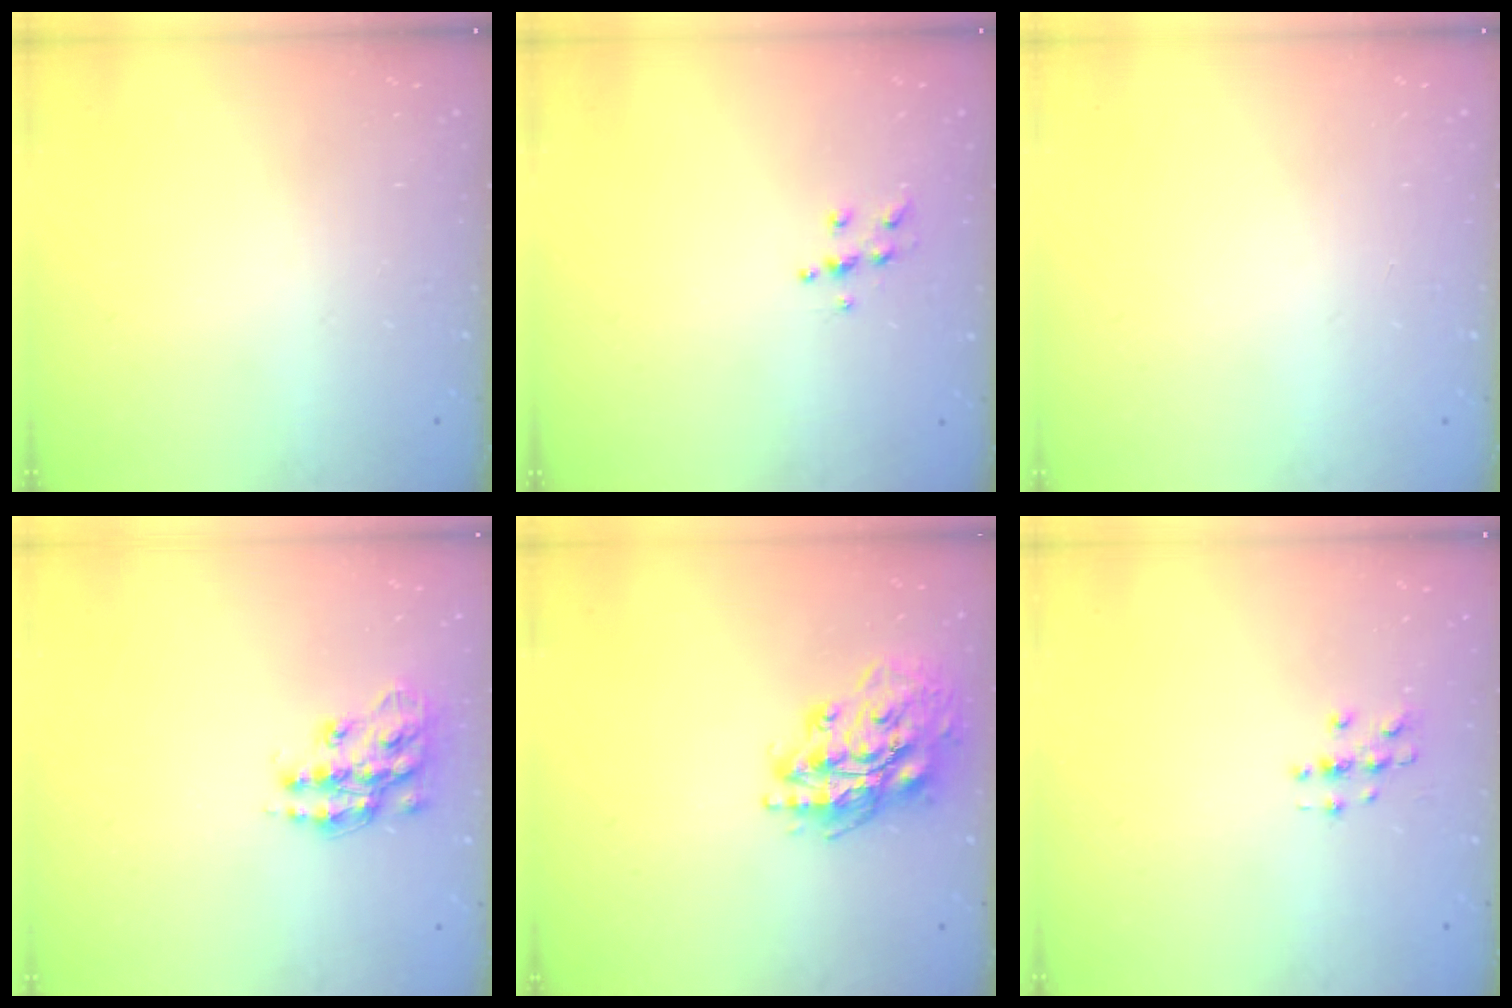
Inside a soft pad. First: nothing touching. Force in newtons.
{"total": 5.9, "press": 5.9, "slide": 0.5}
{"total": 0.0}
{"total": 13.4, "press": 13.4, "slide": 0.9}
{"total": 17.4, "press": 17.1, "slide": 2.7}
{"total": 2.9, "press": 2.9, "slide": 0.3}